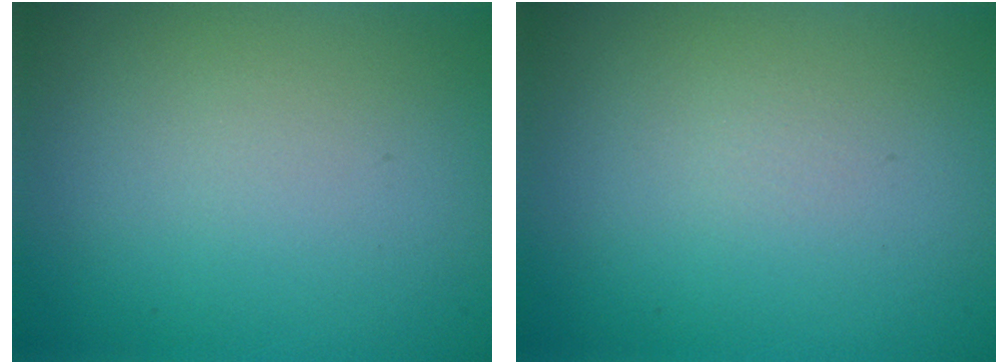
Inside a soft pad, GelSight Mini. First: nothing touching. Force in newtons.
{"total": 0.0}